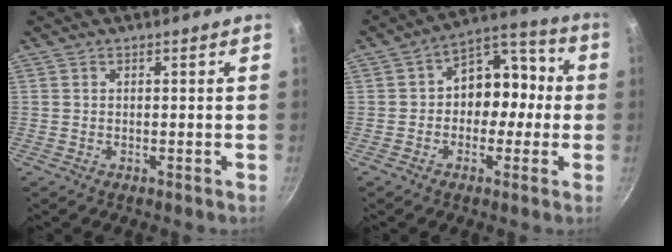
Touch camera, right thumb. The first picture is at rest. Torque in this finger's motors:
{"motor_torque": [-0.67, 0.64, 0.07, 0.12, 0.06]}